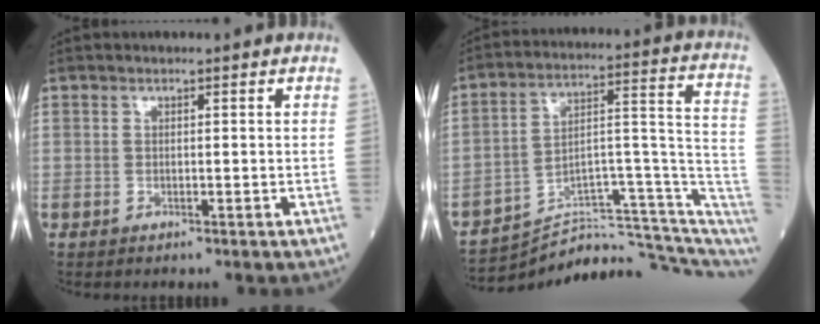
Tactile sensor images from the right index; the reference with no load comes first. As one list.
[{"total": 18.1, "force": [-16.6, 3.0, 6.5], "torque": [-0.053, 0.083, -0.237]}]